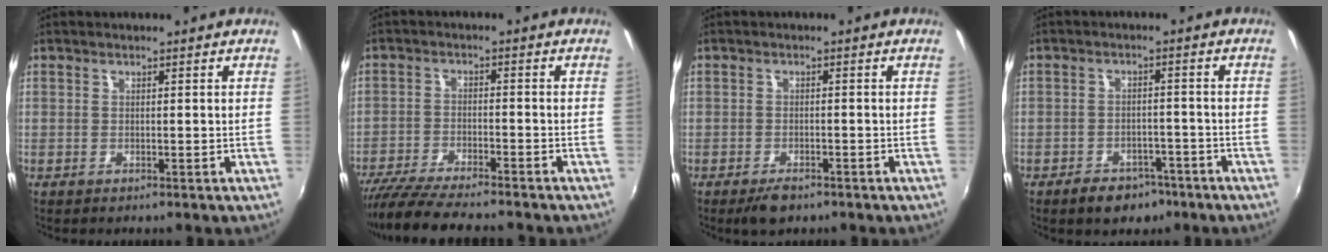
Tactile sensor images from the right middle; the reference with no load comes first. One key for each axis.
{"total": 12.2, "fx": -10.8, "fy": 1.1, "fz": 5.5, "tx": -0.127, "ty": -0.027, "tz": -0.182}
{"total": 3.4, "fx": -2.5, "fy": 1.4, "fz": 1.8, "tx": -0.043, "ty": -0.006, "tz": -0.042}
{"total": 6.8, "fx": -4.8, "fy": 4.0, "fz": 2.6, "tx": -0.066, "ty": 0.008, "tz": -0.060}